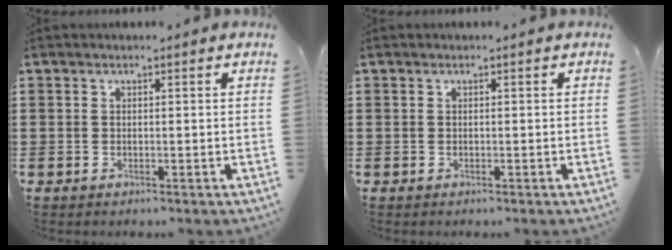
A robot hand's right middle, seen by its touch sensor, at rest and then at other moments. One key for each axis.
{"total": 0.0}